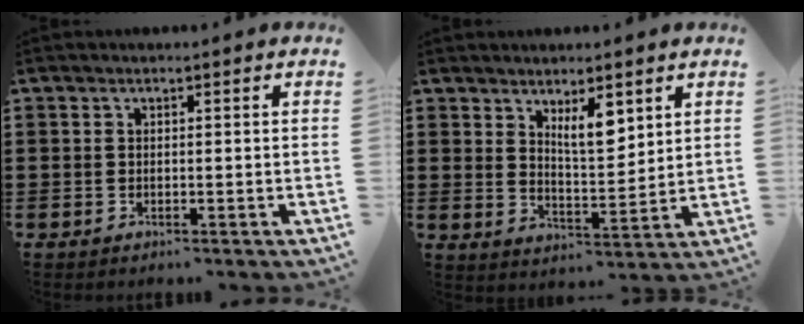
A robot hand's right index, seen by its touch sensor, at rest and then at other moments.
{"total": 6.1, "force": [3.8, 2.1, 4.3], "torque": [-0.077, -0.010, 0.062]}